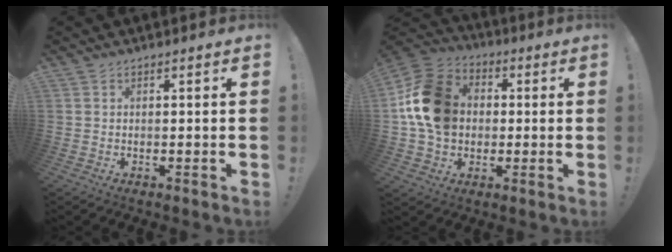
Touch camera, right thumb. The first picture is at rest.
{"total": 17.5, "force": [1.5, 14.1, 10.3], "torque": [-0.170, 0.016, 0.035]}